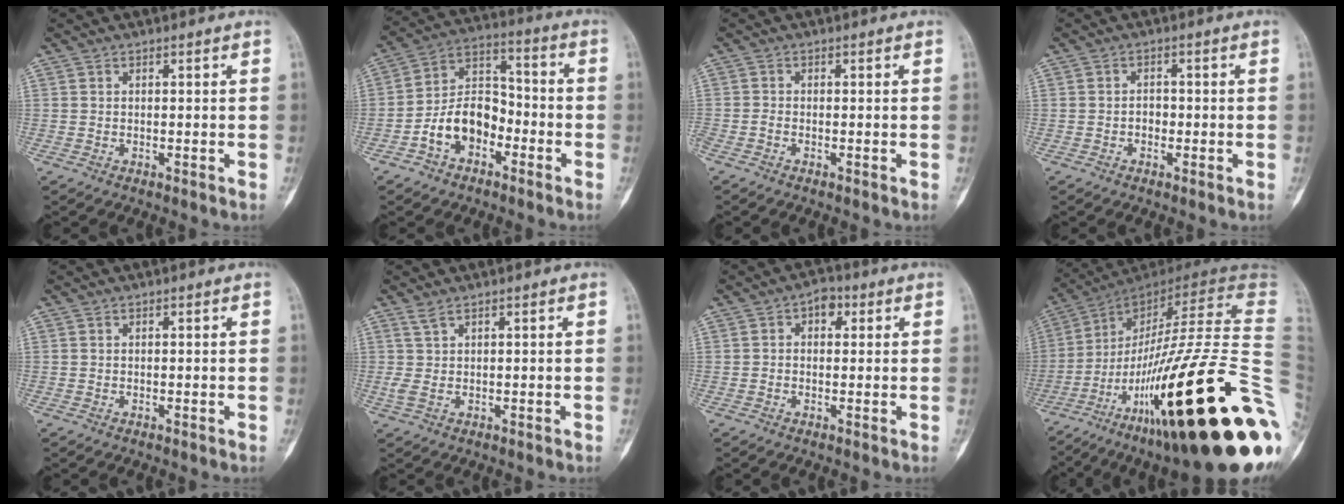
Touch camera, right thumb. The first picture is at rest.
{"total": 11.2, "force": [-4.6, 7.5, 6.9], "torque": [-0.105, 0.054, -0.089]}
{"total": 0.7, "force": [-0.5, 0.1, 0.5], "torque": [-0.019, -0.002, -0.014]}
{"total": 1.8, "force": [-0.6, 1.4, 0.9], "torque": [-0.002, 0.007, -0.013]}
{"total": 0.0}
{"total": 2.0, "force": [1.1, 0.6, 1.5], "torque": [-0.045, 0.005, 0.033]}
{"total": 3.4, "force": [1.1, 2.3, 2.3], "torque": [-0.015, 0.006, 0.008]}
{"total": 43.7, "force": [-13.0, 8.8, 40.8], "torque": [-0.559, 0.046, -0.210]}